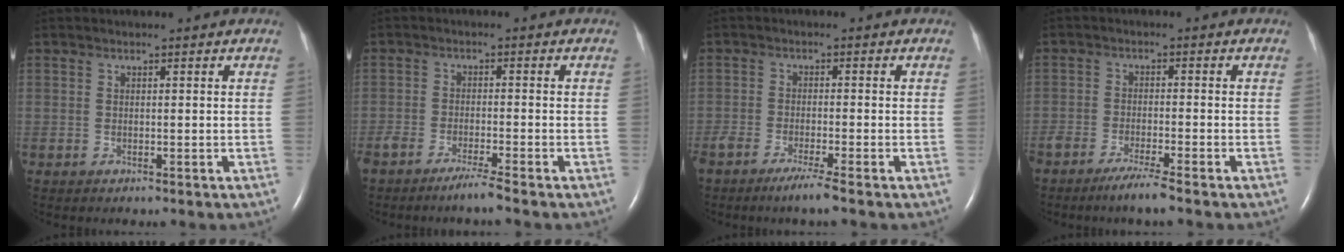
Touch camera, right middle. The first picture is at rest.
{"total": 3.5, "force": [-2.8, -0.5, 2.0], "torque": [-0.043, -0.006, -0.056]}
{"total": 4.2, "force": [-3.0, -0.3, 2.8], "torque": [-0.052, -0.010, -0.058]}
{"total": 3.9, "force": [-3.0, -0.3, 2.4], "torque": [-0.049, -0.008, -0.060]}